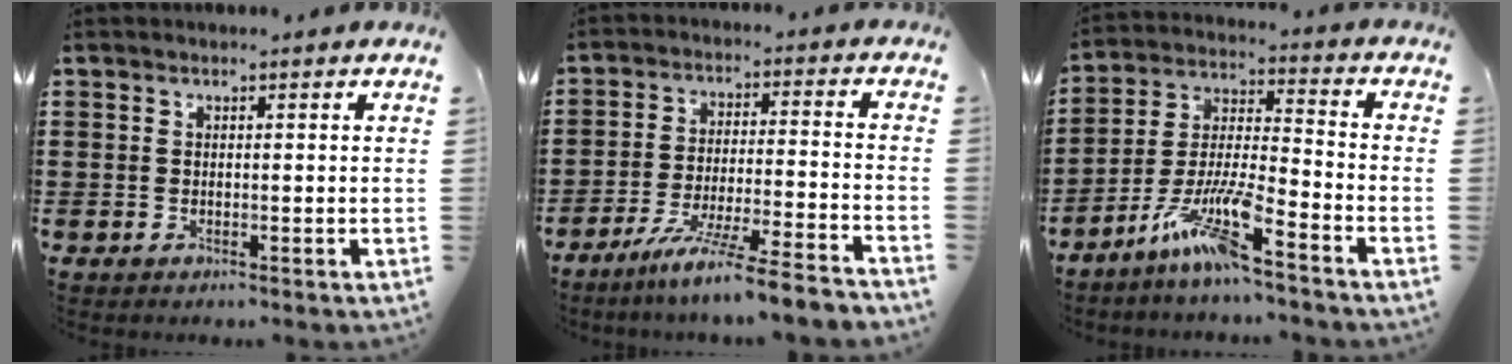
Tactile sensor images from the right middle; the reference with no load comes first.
{"total": 8.7, "force": [-7.5, -1.0, 4.3], "torque": [-0.079, -0.009, -0.146]}
{"total": 10.3, "force": [-7.7, 0.6, 6.7], "torque": [-0.153, -0.009, -0.157]}